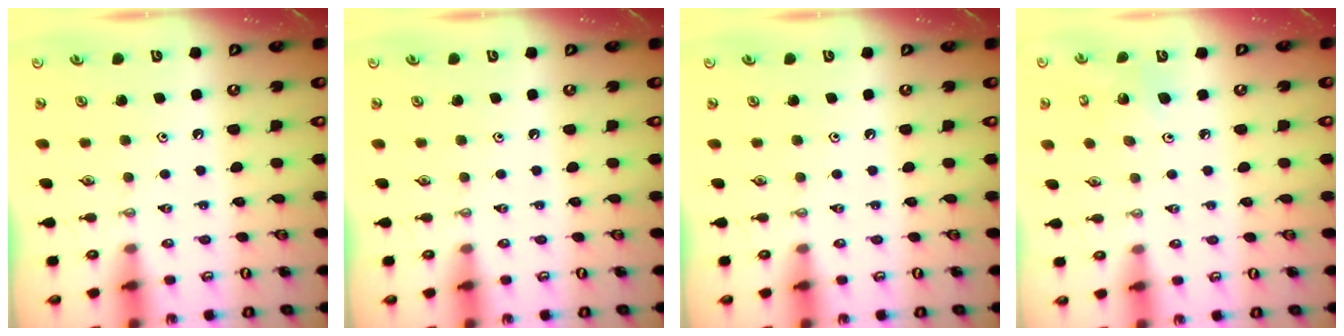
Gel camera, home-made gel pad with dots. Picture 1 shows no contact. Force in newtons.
{"total": 0.0}
{"total": 0.0}
{"total": 3.8, "press": 3.8, "slide": 0.3}